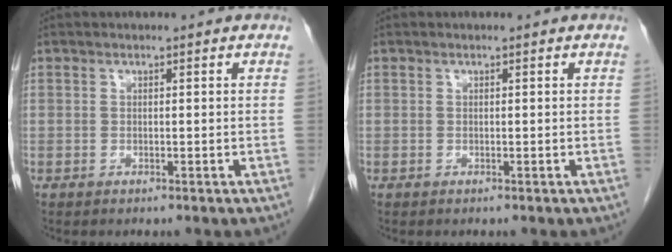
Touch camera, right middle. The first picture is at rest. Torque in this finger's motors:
{"motor_torque": [0.03, -0.06, -0.01, 0.00]}